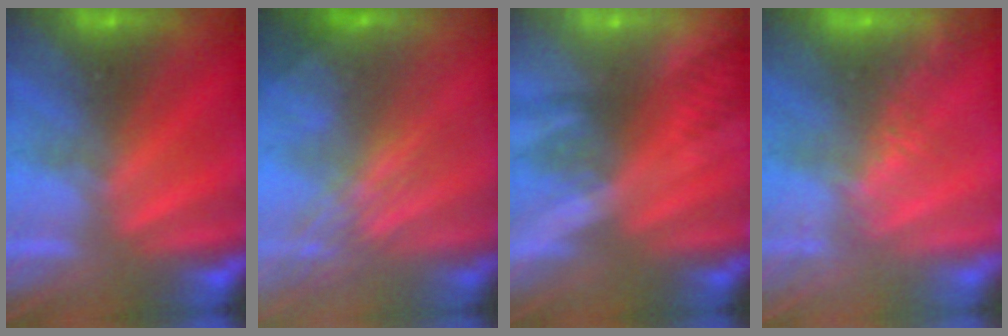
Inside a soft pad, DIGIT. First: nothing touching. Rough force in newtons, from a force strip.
{"total": 2.7}
{"total": 7.6}
{"total": 3.1}